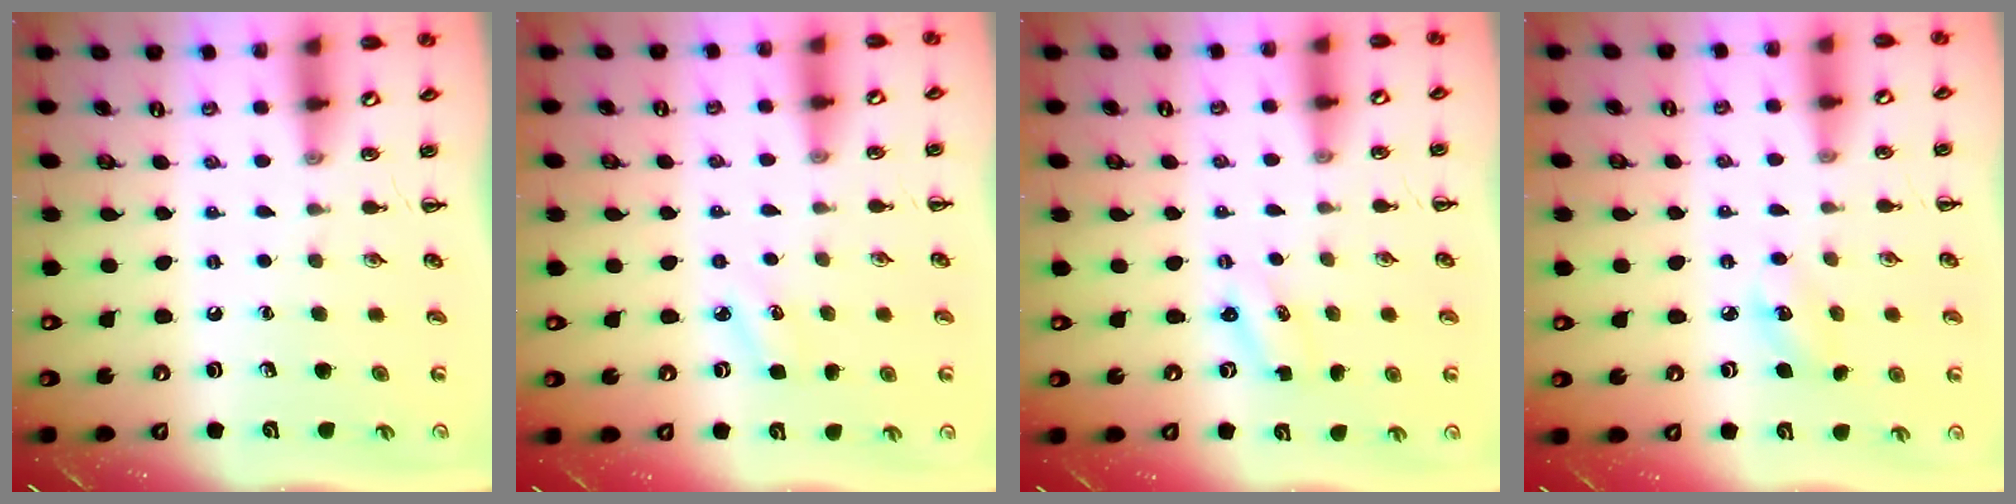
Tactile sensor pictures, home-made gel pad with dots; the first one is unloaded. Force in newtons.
{"total": 3.8, "press": 3.6, "slide": 1.2}
{"total": 1.6, "press": 1.5, "slide": 0.4}
{"total": 5.6, "press": 5.4, "slide": 1.4}